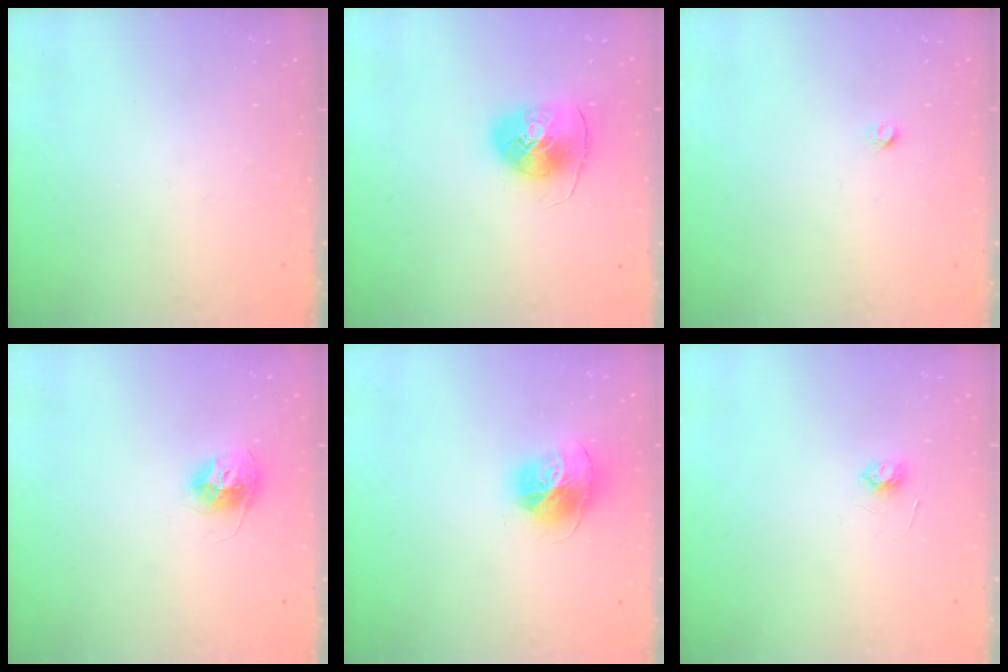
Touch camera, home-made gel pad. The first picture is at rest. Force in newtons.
{"total": 9.0, "press": 8.8, "slide": 1.5}
{"total": 1.9, "press": 1.9, "slide": 0.1}
{"total": 10.8, "press": 10.8, "slide": 0.8}
{"total": 14.8, "press": 14.7, "slide": 1.6}
{"total": 3.6, "press": 3.6, "slide": 0.5}